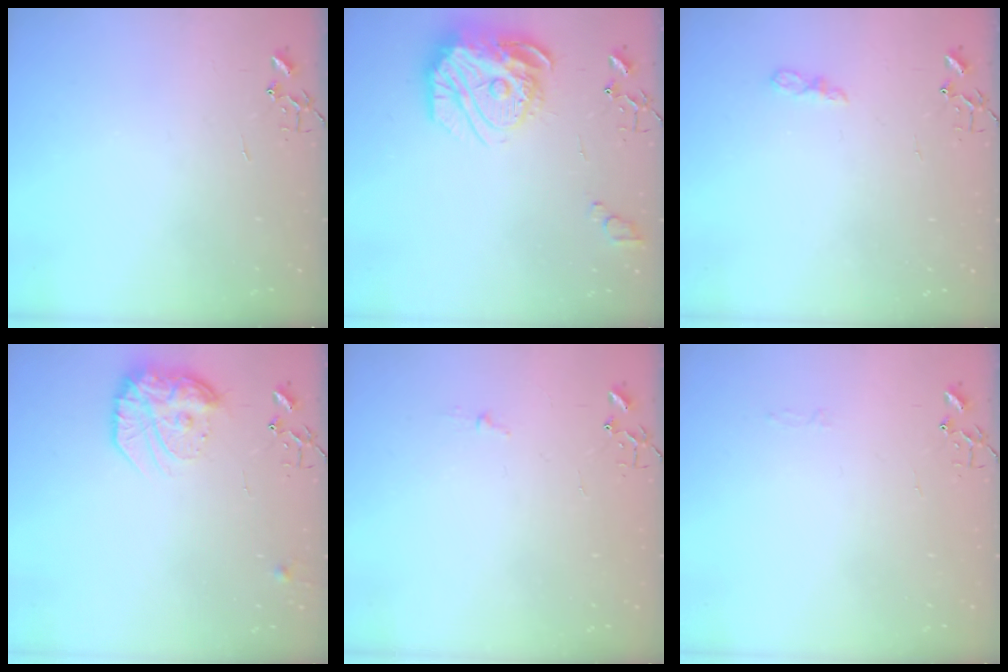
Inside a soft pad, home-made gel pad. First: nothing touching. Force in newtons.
{"total": 20.9, "press": 20.8, "slide": 2.0}
{"total": 5.0, "press": 5.0, "slide": 0.5}
{"total": 16.9, "press": 16.8, "slide": 1.4}
{"total": 3.1, "press": 3.1, "slide": 0.4}
{"total": 2.8, "press": 2.8, "slide": 0.4}